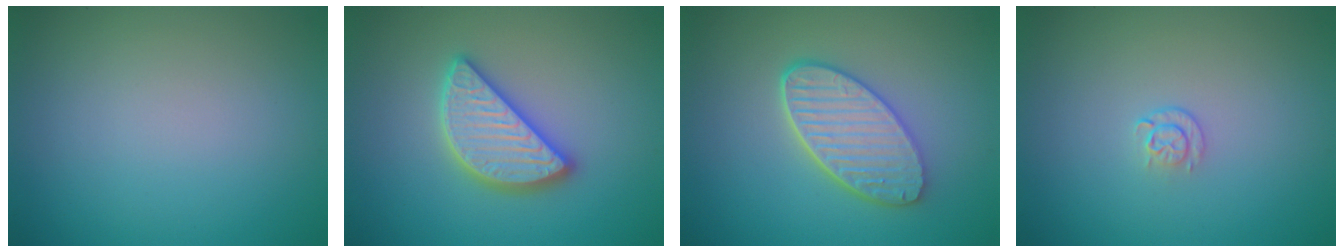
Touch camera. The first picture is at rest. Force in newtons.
{"total": 4.7, "press": 4.7, "slide": 0.3}
{"total": 5.6, "press": 4.3, "slide": 3.5}
{"total": 1.1, "press": 0.6, "slide": 0.9}